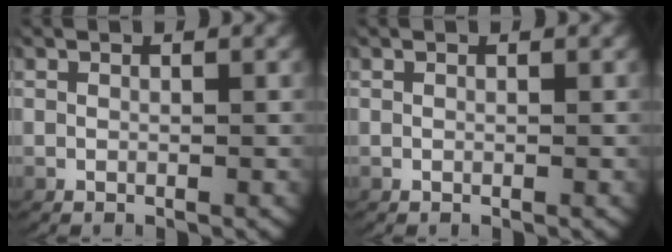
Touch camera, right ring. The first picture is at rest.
{"total": 0.0}